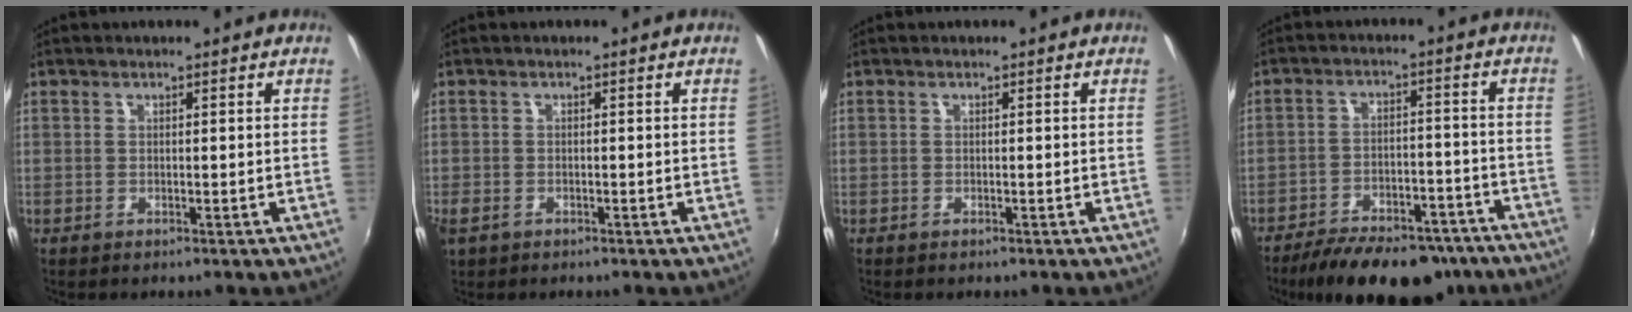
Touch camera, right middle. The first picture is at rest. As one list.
[{"total": 3.2, "force": [-1.7, 2.2, 1.7], "torque": [-0.038, -0.009, -0.030]}, {"total": 0.0}, {"total": 20.2, "force": [-16.1, 7.7, 9.3], "torque": [-0.172, -0.004, -0.217]}]